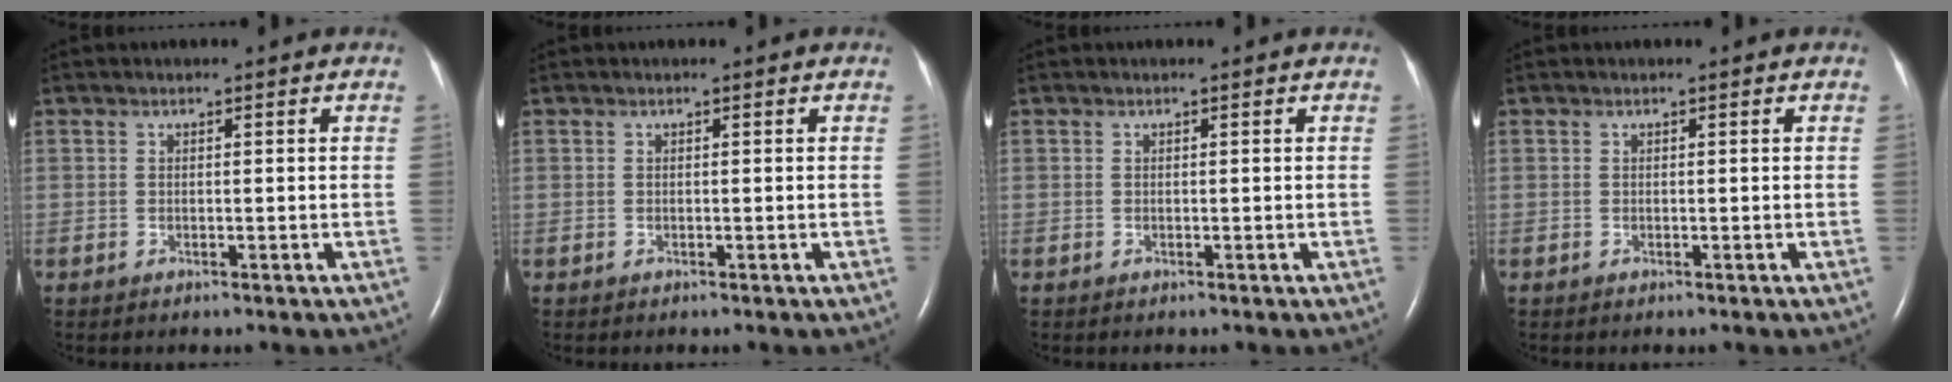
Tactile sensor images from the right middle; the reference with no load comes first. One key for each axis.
{"total": 0.0}
{"total": 0.0}
{"total": 0.0}